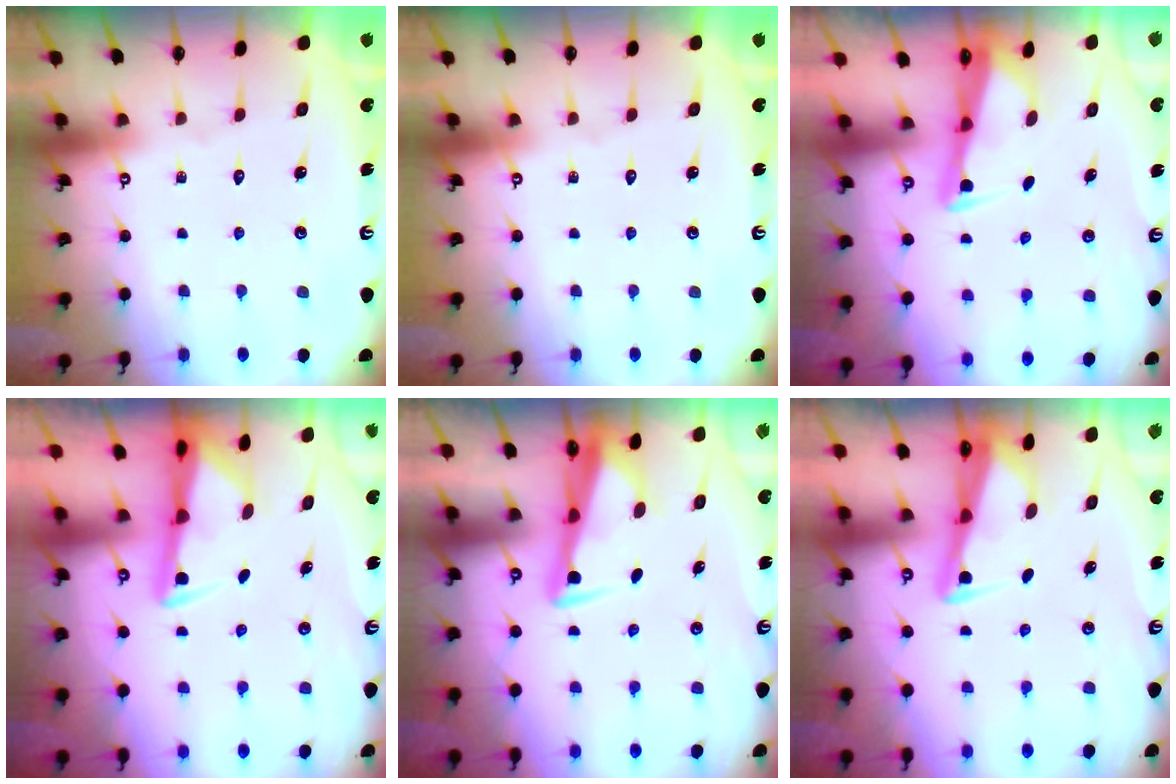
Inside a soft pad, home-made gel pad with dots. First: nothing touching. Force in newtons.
{"total": 0.0}
{"total": 2.8, "press": 2.7, "slide": 0.6}
{"total": 3.0, "press": 2.9, "slide": 0.6}
{"total": 3.4, "press": 3.3, "slide": 0.9}
{"total": 2.9, "press": 2.9, "slide": 0.2}